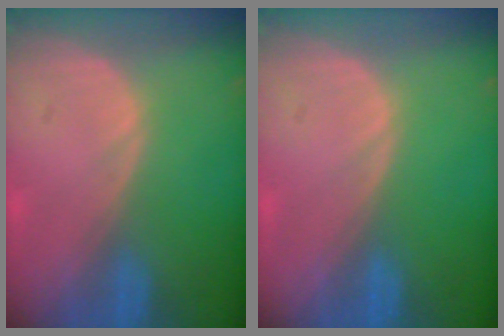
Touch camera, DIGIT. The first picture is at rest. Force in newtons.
{"total": 0.0}